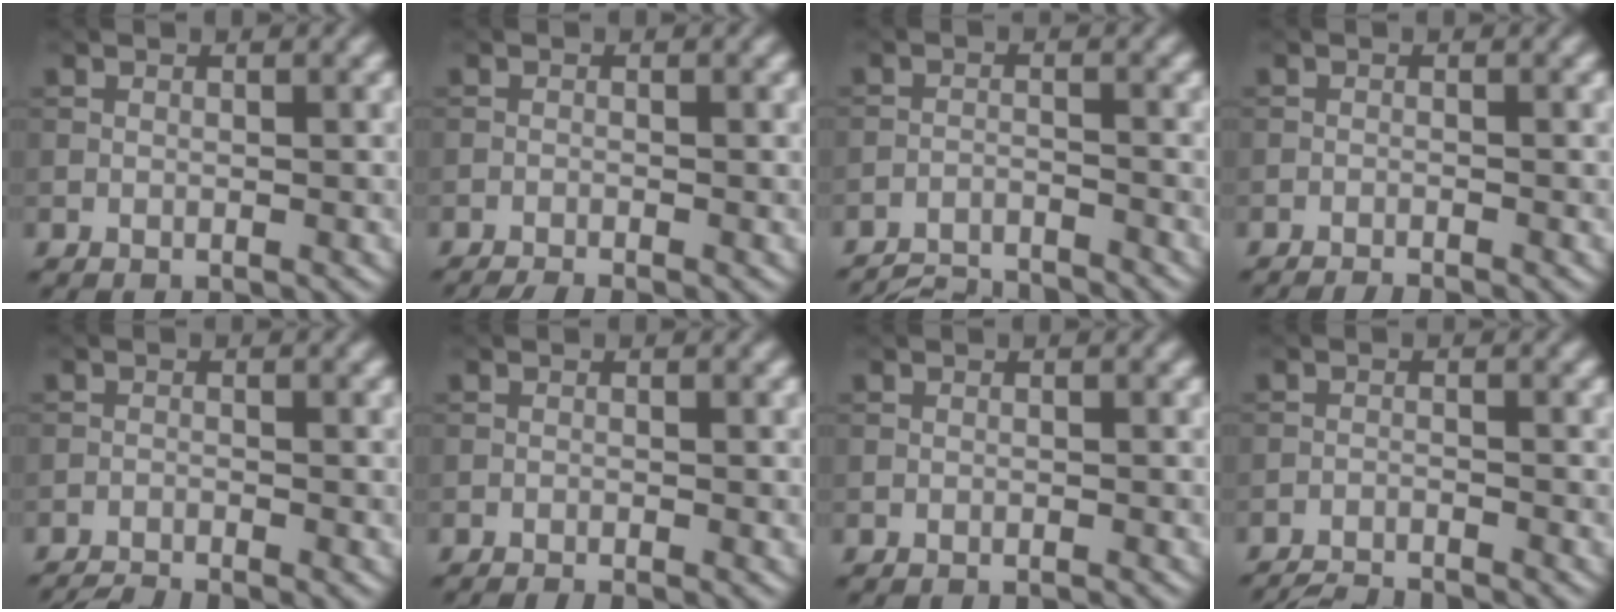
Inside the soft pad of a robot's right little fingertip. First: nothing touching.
{"total": 2.2, "force": [-1.9, 0.2, 1.2], "torque": [-0.023, -0.003, -0.039]}
{"total": 7.0, "force": [-6.8, 0.9, 1.5], "torque": [-0.031, -0.013, -0.110]}
{"total": 2.1, "force": [-1.9, 0.2, 0.9], "torque": [-0.017, 0.001, -0.035]}
{"total": 2.9, "force": [-2.7, 0.2, 1.0], "torque": [-0.020, -0.010, -0.054]}
{"total": 1.4, "force": [-1.2, 0.2, 0.8], "torque": [-0.007, 0.000, -0.022]}
{"total": 0.7, "force": [-0.6, 0.1, 0.4], "torque": [0.002, 0.001, -0.011]}
{"total": 5.0, "force": [-4.8, 0.6, 1.3], "torque": [-0.026, -0.016, -0.080]}